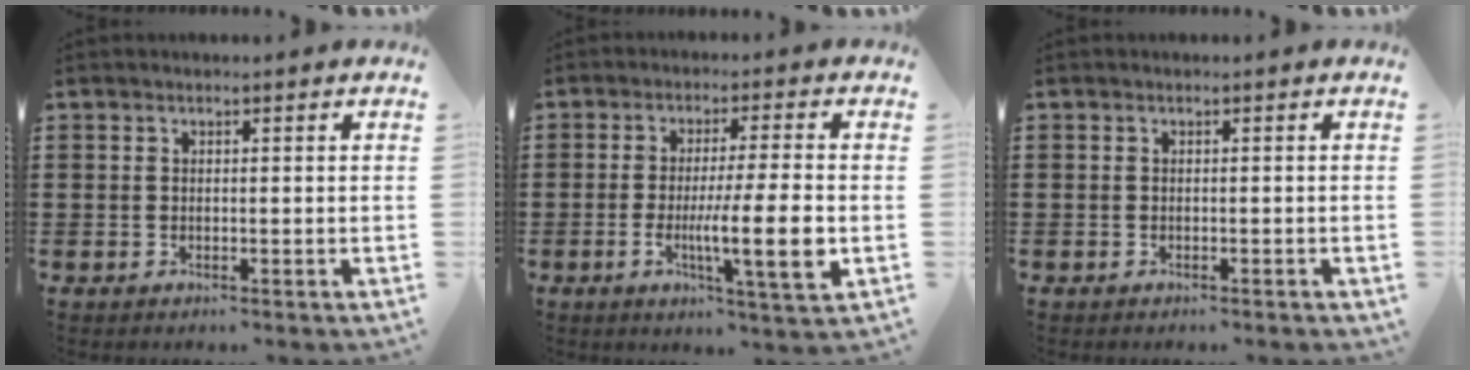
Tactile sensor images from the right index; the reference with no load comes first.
{"total": 10.3, "force": [-1.9, 0.7, 10.1], "torque": [-0.181, -0.017, -0.035]}
{"total": 0.5, "force": [-0.5, 0.0, 0.2], "torque": [-0.005, -0.003, -0.009]}